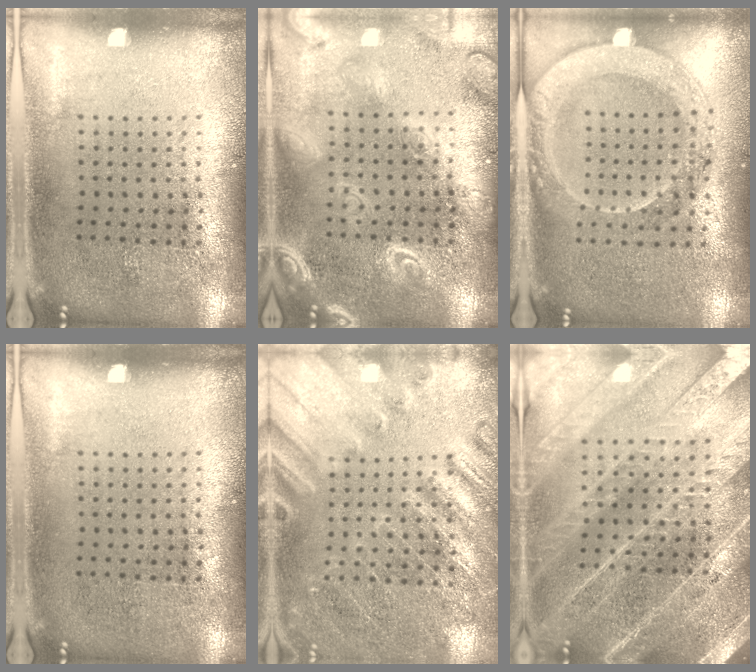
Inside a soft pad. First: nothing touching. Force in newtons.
{"total": 3.8, "press": 3.8, "slide": 0.5}
{"total": 1.9, "press": 1.8, "slide": 0.6}
{"total": 0.0}
{"total": 2.4, "press": 2.4, "slide": 0.3}
{"total": 4.3, "press": 3.9, "slide": 1.8}